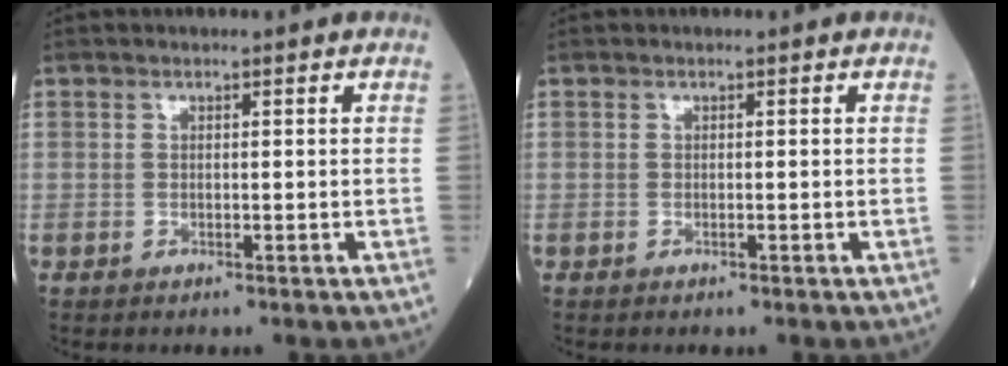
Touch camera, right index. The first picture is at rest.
{"total": 0.0}